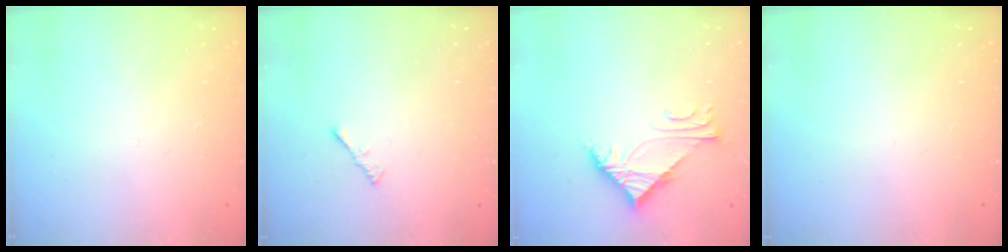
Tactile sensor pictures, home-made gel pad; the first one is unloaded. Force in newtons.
{"total": 1.5, "press": 1.4, "slide": 0.4}
{"total": 5.6, "press": 5.6, "slide": 0.3}
{"total": 0.0}